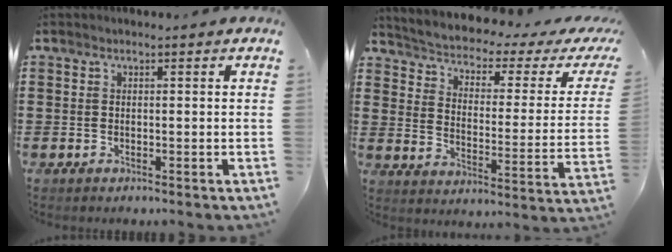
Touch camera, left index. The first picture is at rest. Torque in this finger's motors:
{"motor_torque": [1.95, -0.19, 1.05, 0.06]}